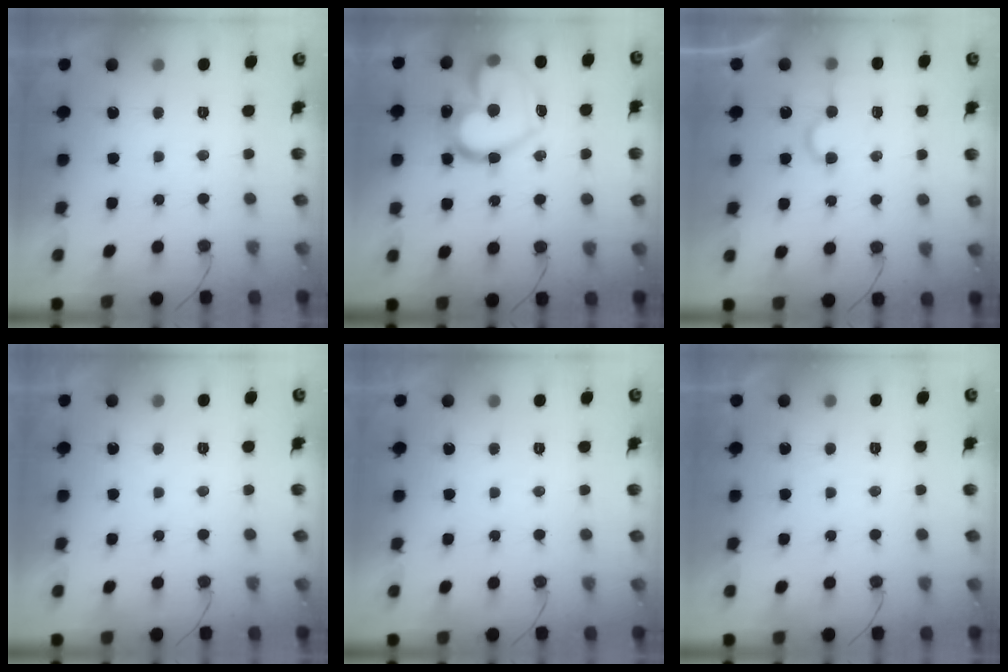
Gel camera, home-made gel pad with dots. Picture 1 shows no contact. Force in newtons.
{"total": 21.8, "press": 21.7, "slide": 2.4}
{"total": 6.6, "press": 6.6, "slide": 0.7}
{"total": 1.8, "press": 1.8, "slide": 0.1}
{"total": 0.0}
{"total": 1.7, "press": 1.7, "slide": 0.1}